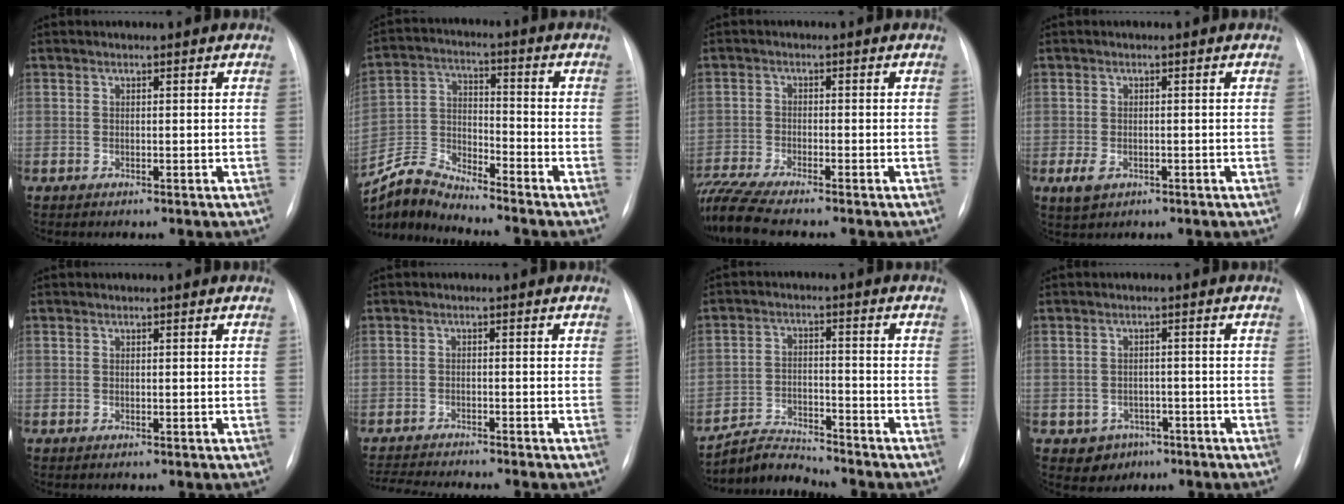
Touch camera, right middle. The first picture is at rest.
{"total": 8.7, "force": [-8.6, -0.9, 0.0], "torque": [-0.013, 0.016, -0.167]}
{"total": 8.0, "force": [-7.3, -0.6, 3.4], "torque": [-0.069, -0.019, -0.129]}
{"total": 2.5, "force": [-1.0, 1.6, 1.7], "torque": [-0.034, -0.003, -0.007]}
{"total": 0.0}
{"total": 8.7, "force": [-8.1, -0.4, 3.3], "torque": [-0.048, -0.012, -0.126]}
{"total": 5.9, "force": [-5.9, -0.2, -0.8], "torque": [0.006, -0.004, -0.104]}
{"total": 4.1, "force": [-2.1, 3.4, 0.6], "torque": [-0.007, 0.011, -0.021]}